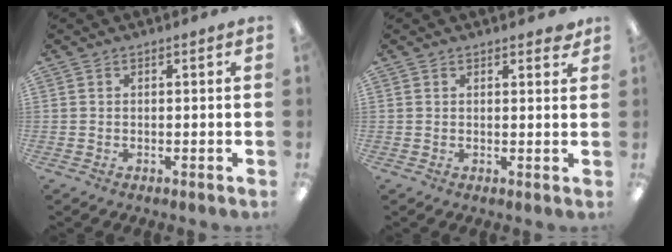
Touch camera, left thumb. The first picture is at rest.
{"total": 1.9, "force": [1.6, 0.7, 0.8], "torque": [-0.001, -0.005, 0.026]}